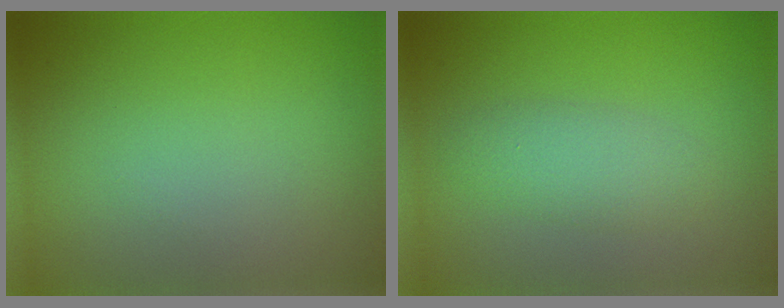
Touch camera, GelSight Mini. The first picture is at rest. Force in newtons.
{"total": 2.5, "press": 2.5, "slide": 0.1}